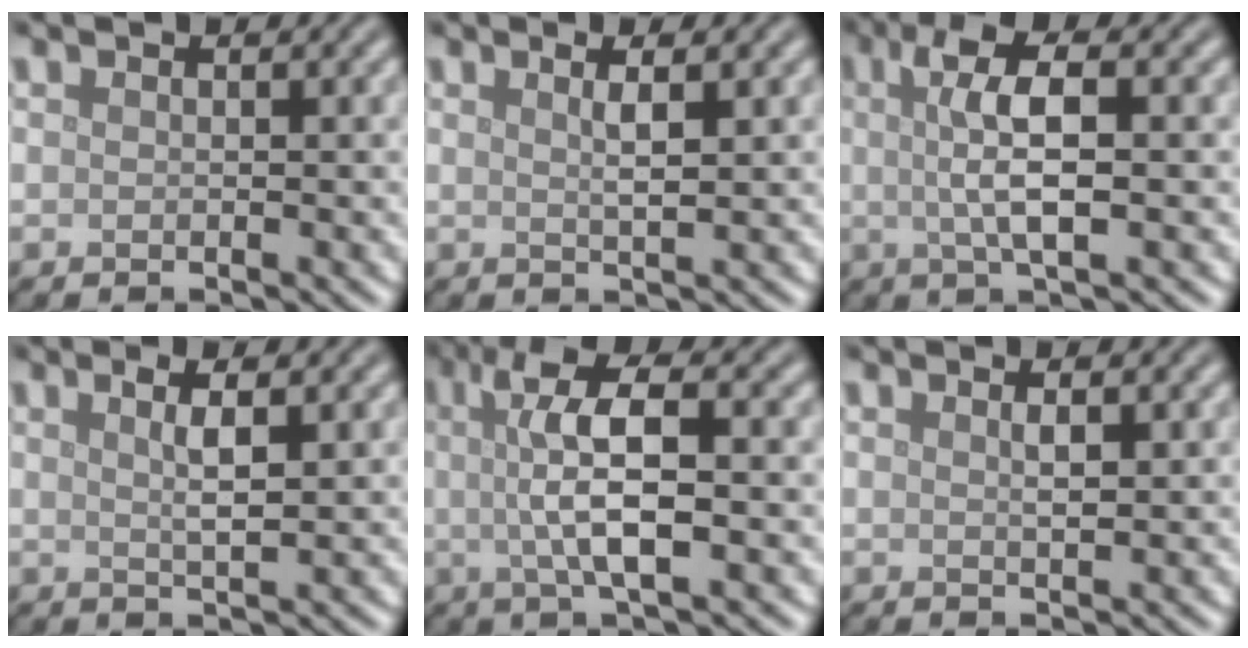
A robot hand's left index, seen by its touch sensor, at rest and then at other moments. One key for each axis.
{"total": 2.0, "fx": 0.7, "fy": 0.4, "fz": 1.8, "tx": -0.026, "ty": 0.003, "tz": 0.009}
{"total": 5.3, "fx": 0.6, "fy": 1.5, "fz": 5.0, "tx": -0.089, "ty": 0.006, "tz": 0.010}
{"total": 2.5, "fx": 0.8, "fy": 0.6, "fz": 2.3, "tx": -0.036, "ty": 0.002, "tz": 0.014}
{"total": 7.1, "fx": 0.5, "fy": 2.1, "fz": 6.7, "tx": -0.113, "ty": 0.009, "tz": 0.004}
{"total": 1.2, "fx": 0.4, "fy": 0.2, "fz": 1.1, "tx": -0.019, "ty": 0.001, "tz": 0.007}